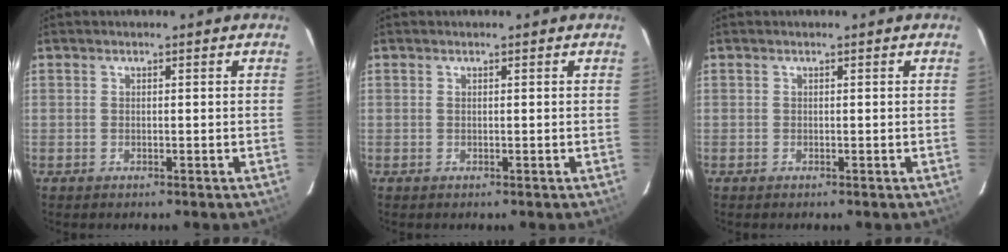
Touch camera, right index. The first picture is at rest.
{"total": 0.0}
{"total": 0.0}